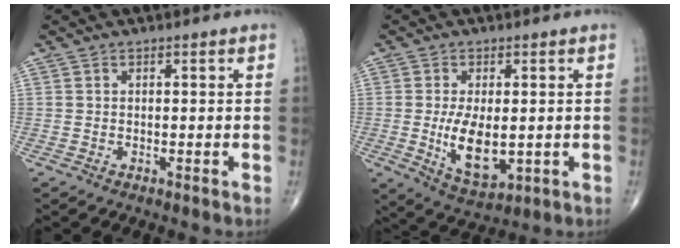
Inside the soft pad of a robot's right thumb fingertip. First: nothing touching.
{"total": 9.3, "force": [-0.8, 4.7, 8.1], "torque": [-0.130, -0.020, -0.002]}